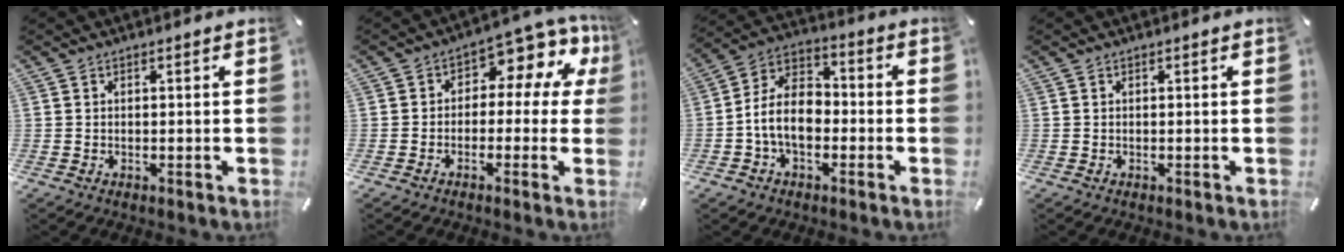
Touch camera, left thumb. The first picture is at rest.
{"total": 8.5, "force": [2.9, 4.9, 6.2], "torque": [-0.084, -0.024, 0.051]}
{"total": 10.3, "force": [-3.0, 7.0, 6.9], "torque": [-0.158, 0.012, -0.059]}
{"total": 0.0}